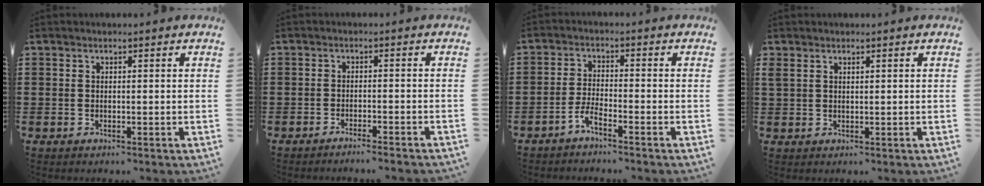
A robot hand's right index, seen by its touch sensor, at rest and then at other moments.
{"total": 2.0, "force": [-1.9, -0.5, 0.4], "torque": [-0.006, 0.002, -0.038]}
{"total": 3.0, "force": [-2.6, 0.0, 1.6], "torque": [-0.045, -0.002, -0.056]}
{"total": 1.3, "force": [0.9, 0.5, 0.7], "torque": [-0.015, 0.004, 0.017]}